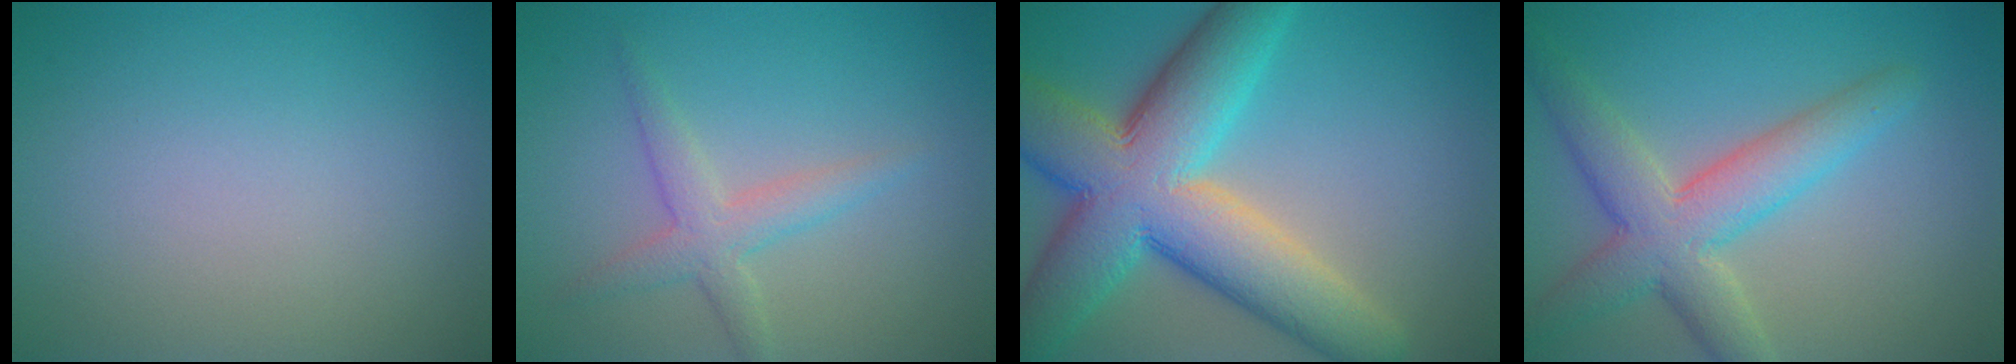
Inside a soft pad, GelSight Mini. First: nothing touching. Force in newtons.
{"total": 2.7, "press": 2.7, "slide": 0.0}
{"total": 12.9, "press": 12.8, "slide": 0.7}
{"total": 6.1, "press": 6.1, "slide": 0.4}